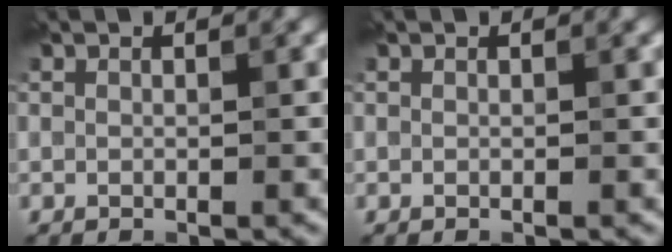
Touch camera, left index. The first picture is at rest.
{"total": 0.0}